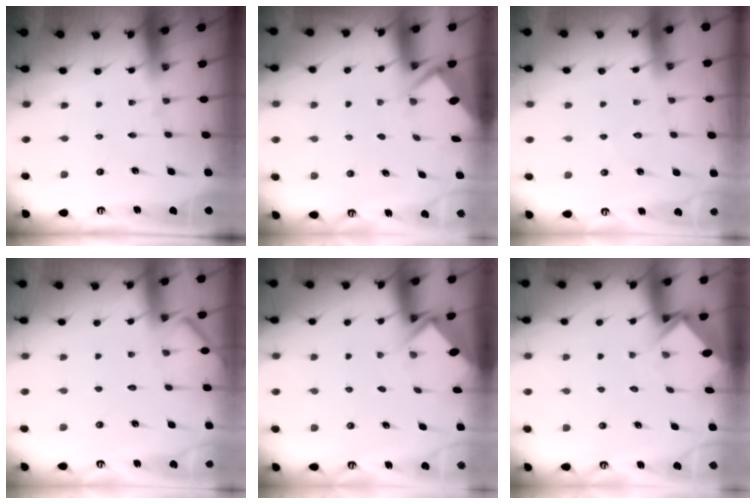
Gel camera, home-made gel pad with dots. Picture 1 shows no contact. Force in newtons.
{"total": 2.6, "press": 2.6, "slide": 0.3}
{"total": 5.0, "press": 5.0, "slide": 0.5}
{"total": 4.6, "press": 4.6, "slide": 0.6}
{"total": 2.9, "press": 2.9, "slide": 0.2}
{"total": 4.0, "press": 4.0, "slide": 0.2}